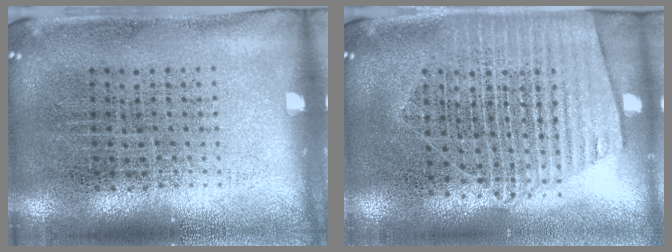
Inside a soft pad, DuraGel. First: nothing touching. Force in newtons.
{"total": 1.5, "press": 1.4, "slide": 0.6}